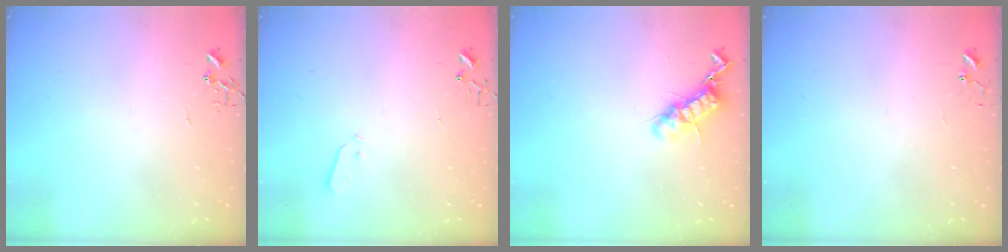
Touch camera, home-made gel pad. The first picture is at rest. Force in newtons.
{"total": 2.9, "press": 2.8, "slide": 0.8}
{"total": 12.3, "press": 12.3, "slide": 0.6}
{"total": 4.8, "press": 4.8, "slide": 0.2}